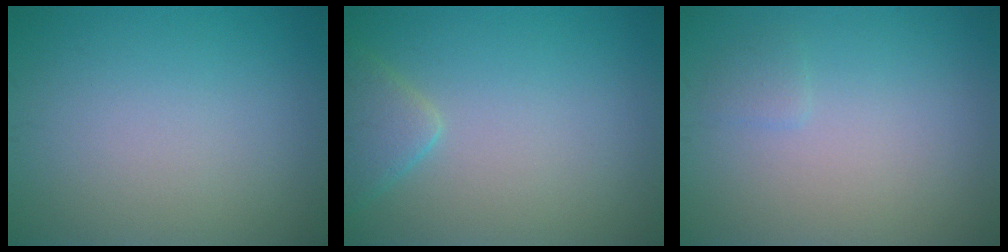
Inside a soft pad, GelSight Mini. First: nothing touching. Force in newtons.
{"total": 2.5, "press": 2.5, "slide": 0.2}
{"total": 0.8, "press": 0.8, "slide": 0.1}